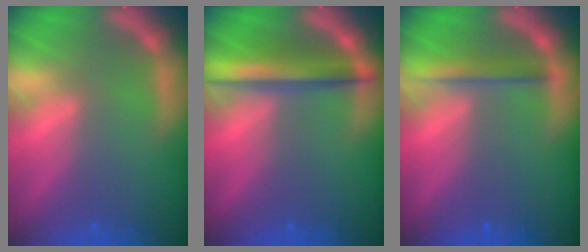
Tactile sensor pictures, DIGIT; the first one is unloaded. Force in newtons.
{"total": 5.0}
{"total": 2.5}